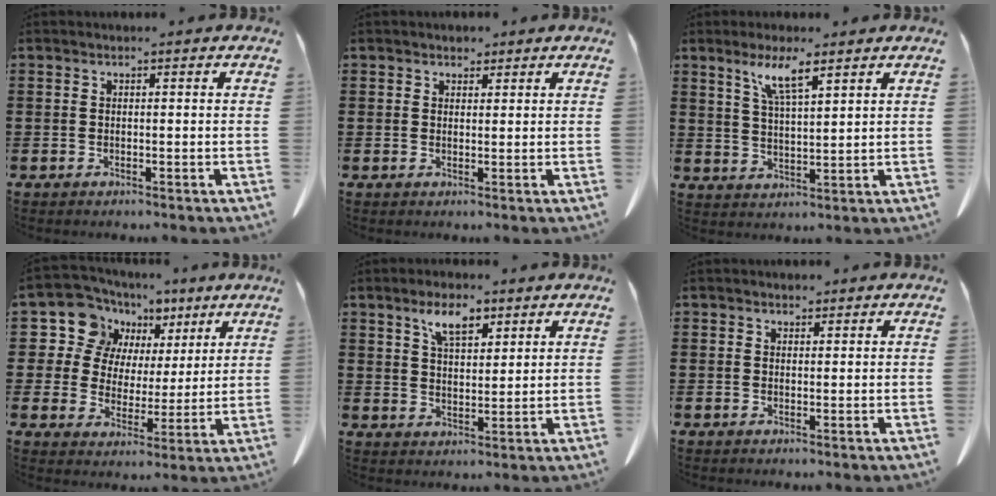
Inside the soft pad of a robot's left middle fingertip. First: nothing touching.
{"total": 1.8, "force": [1.6, 0.8, 0.2], "torque": [-0.001, 0.000, 0.029]}
{"total": 6.2, "force": [4.1, 0.9, 4.5], "torque": [-0.101, -0.001, 0.071]}
{"total": 11.0, "force": [6.2, 8.6, 3.1], "torque": [-0.108, -0.023, 0.119]}
{"total": 6.1, "force": [4.0, 2.6, 3.8], "torque": [-0.069, -0.003, 0.071]}
{"total": 1.5, "force": [1.3, 0.7, 0.2], "torque": [0.001, -0.001, 0.024]}